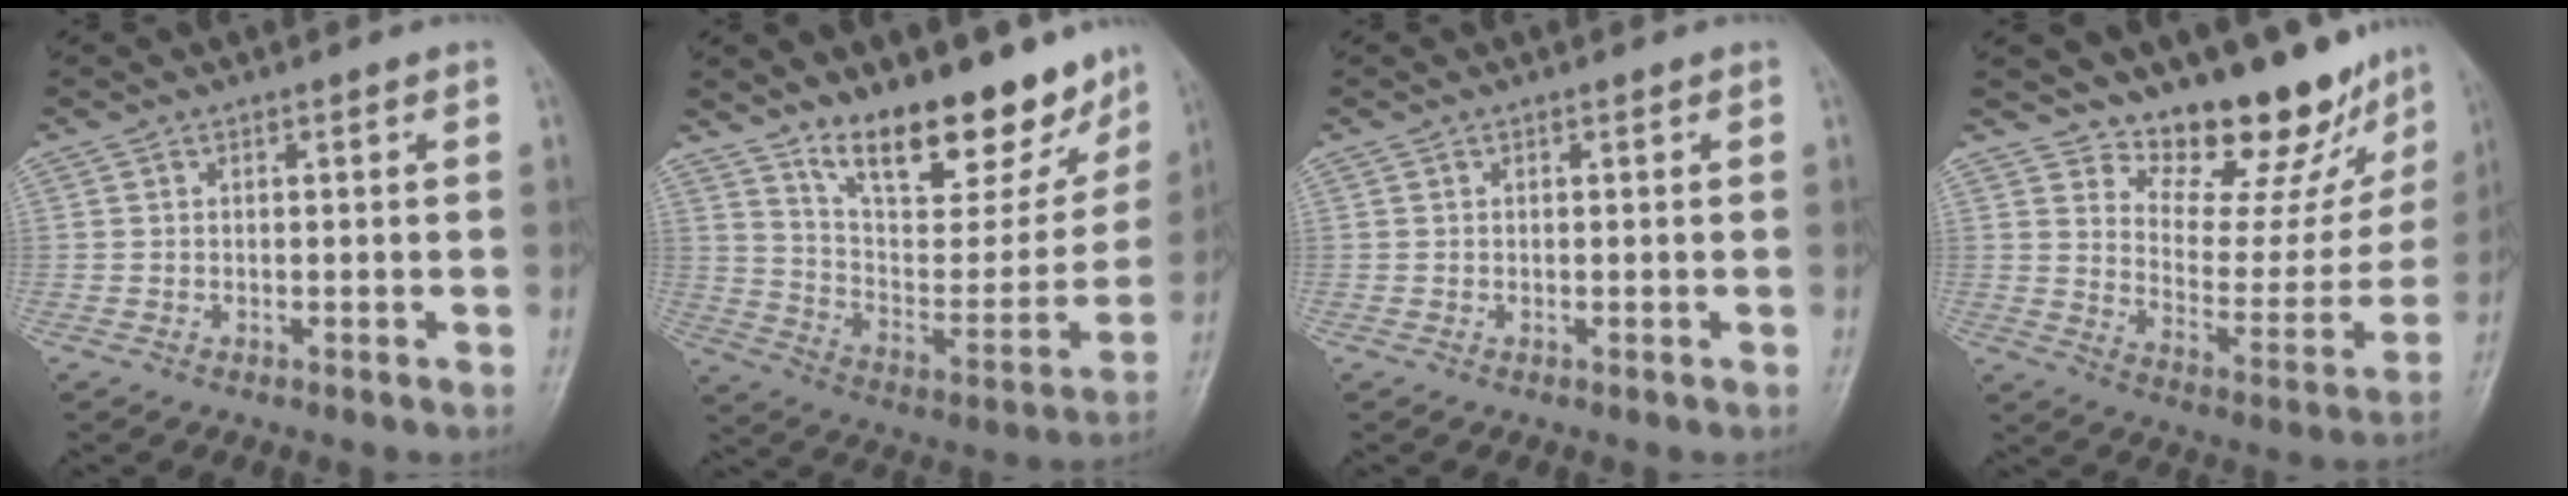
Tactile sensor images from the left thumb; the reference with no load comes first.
{"total": 21.2, "force": [15.6, 8.2, 11.9], "torque": [-0.122, -0.089, 0.253]}
{"total": 0.0}
{"total": 17.2, "force": [15.1, 5.7, 5.8], "torque": [-0.027, -0.127, 0.214]}